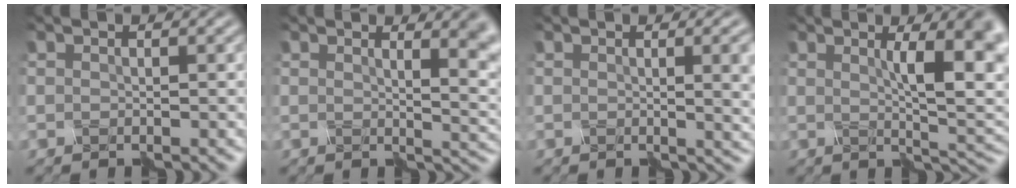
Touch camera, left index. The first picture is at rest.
{"total": 6.6, "force": [2.4, 2.5, 5.7], "torque": [-0.025, 0.010, 0.027]}
{"total": 6.4, "force": [0.6, 2.8, 5.7], "torque": [-0.029, 0.003, 0.008]}
{"total": 8.9, "force": [2.0, 2.4, 8.3], "torque": [-0.096, 0.008, 0.029]}